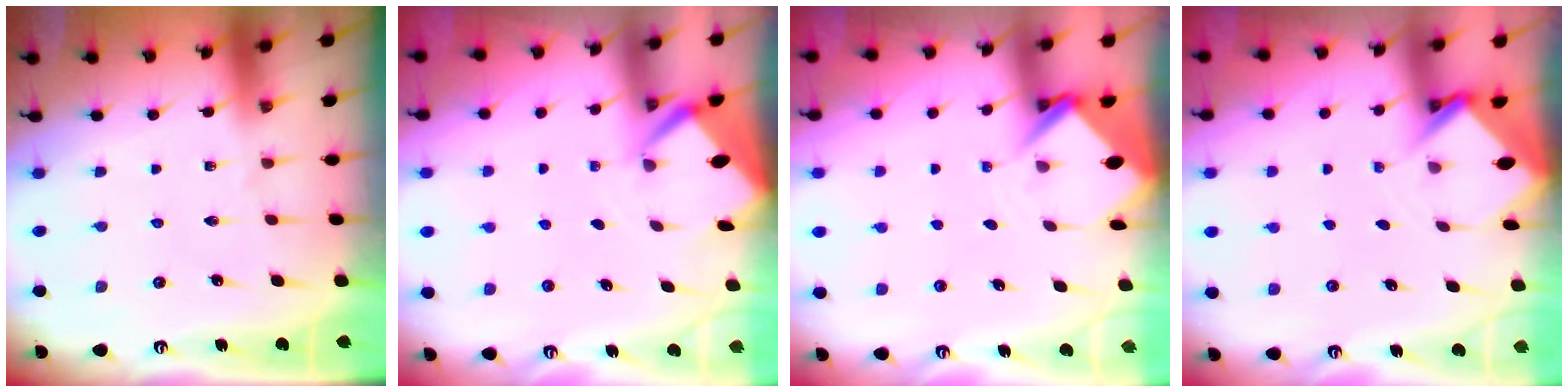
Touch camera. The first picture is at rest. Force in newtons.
{"total": 2.7, "press": 2.7, "slide": 0.2}
{"total": 3.8, "press": 3.8, "slide": 0.2}
{"total": 3.0, "press": 3.0, "slide": 0.2}